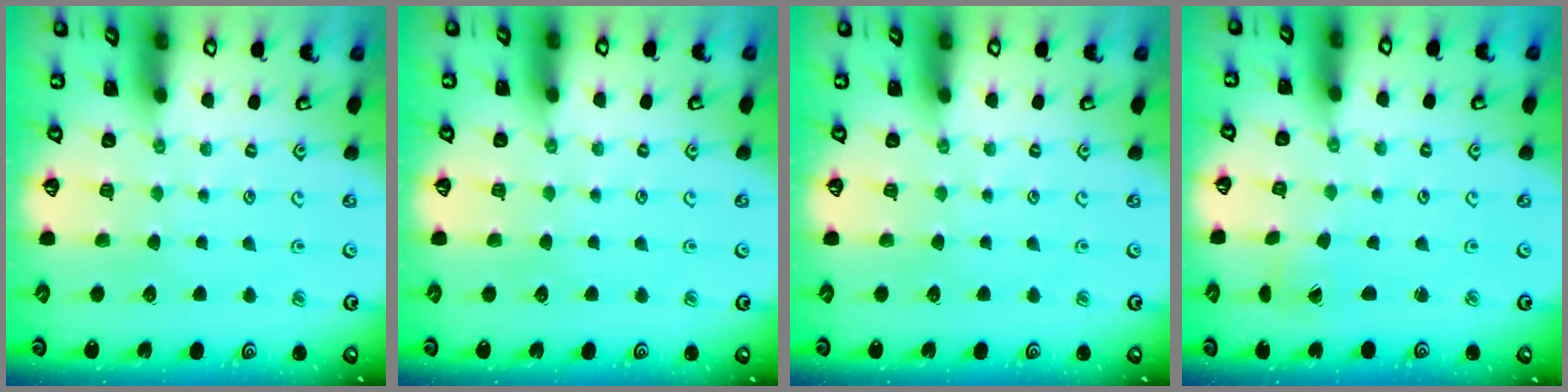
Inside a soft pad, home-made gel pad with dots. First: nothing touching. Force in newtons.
{"total": 0.0}
{"total": 0.0}
{"total": 1.5, "press": 1.5, "slide": 0.0}